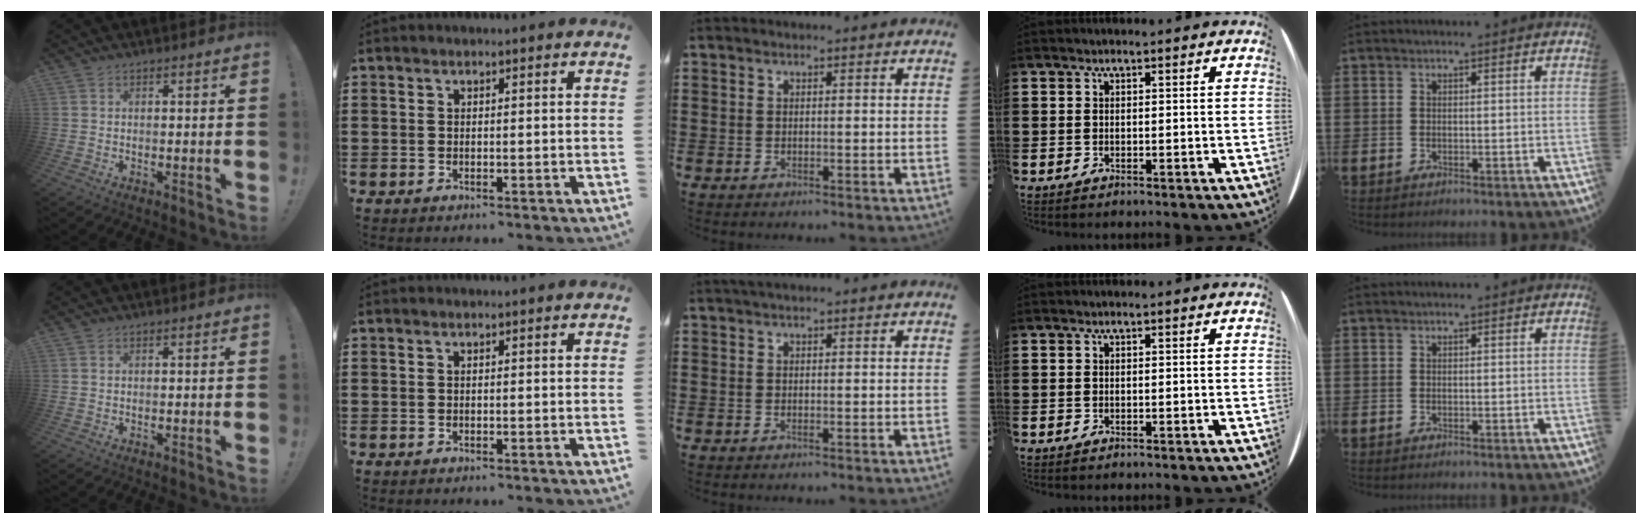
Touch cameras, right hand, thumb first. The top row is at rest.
{"middle": {"total": 0.8, "force": [0.2, -0.1, 0.8], "torque": [-0.014, 0.001, 0.002]}}